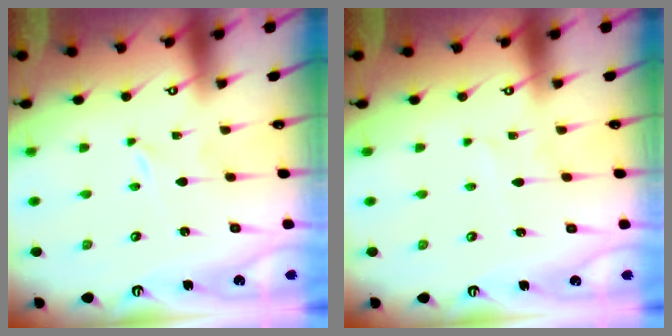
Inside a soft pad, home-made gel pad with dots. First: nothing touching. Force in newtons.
{"total": 3.2, "press": 3.2, "slide": 0.4}